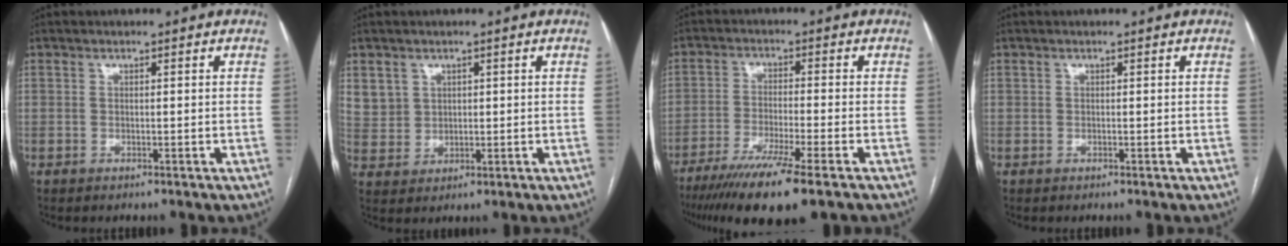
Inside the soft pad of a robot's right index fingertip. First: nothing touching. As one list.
[{"total": 5.5, "force": [2.6, 4.8, 0.8], "torque": [-0.020, 0.010, 0.063]}, {"total": 12.0, "force": [-8.4, -0.5, 8.5], "torque": [-0.145, -0.032, -0.135]}, {"total": 0.0}]